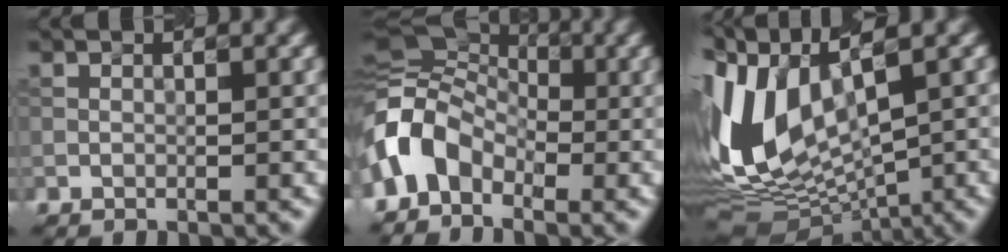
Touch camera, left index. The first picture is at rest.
{"total": 7.1, "force": [-3.1, 4.9, 4.1], "torque": [-0.076, 0.013, -0.082]}
{"total": 10.5, "force": [0.7, 6.1, 8.5], "torque": [-0.188, 0.000, 0.022]}